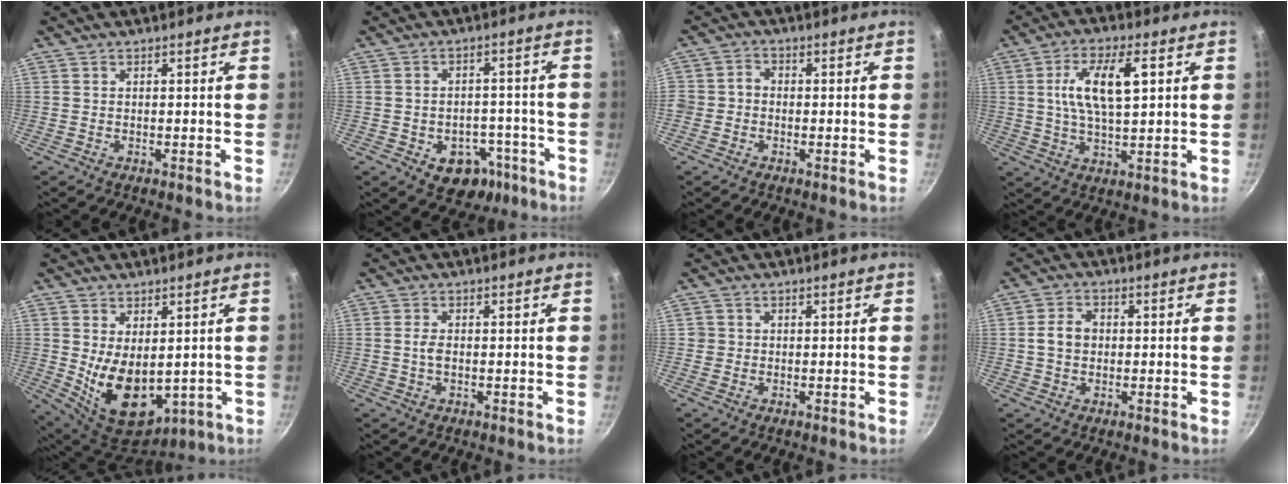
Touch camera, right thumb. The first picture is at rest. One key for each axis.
{"total": 9.7, "fx": -4.7, "fy": 6.8, "fz": 4.9, "tx": -0.042, "ty": 0.040, "tz": -0.055}
{"total": 4.3, "fx": -0.8, "fy": 3.7, "fz": 1.9, "tx": -0.023, "ty": 0.018, "tz": -0.019}
{"total": 11.4, "fx": 2.7, "fy": 4.4, "fz": 10.1, "tx": -0.187, "ty": 0.002, "tz": 0.048}
{"total": 13.3, "fx": -0.7, "fy": 7.9, "fz": 10.7, "tx": -0.162, "ty": -0.019, "tz": 0.023}
{"total": 2.1, "fx": -0.2, "fy": 1.1, "fz": 1.7, "tx": -0.036, "ty": 0.000, "tz": -0.006}
{"total": 1.2, "fx": 0.0, "fy": 1.2, "fz": 0.0, "tx": 0.006, "ty": 0.005, "tz": -0.002}
{"total": 4.8, "fx": 0.1, "fy": 3.6, "fz": 3.1, "tx": -0.053, "ty": 0.012, "tz": -0.001}